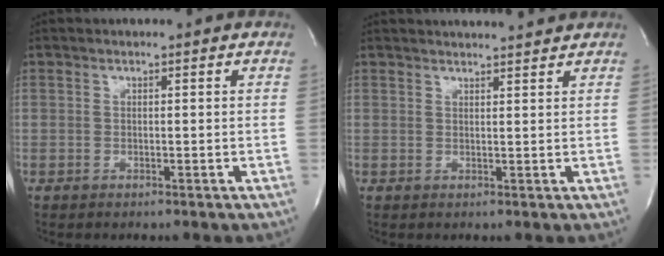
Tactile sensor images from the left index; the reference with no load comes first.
{"total": 6.6, "force": [6.5, 0.0, 1.3], "torque": [-0.019, 0.013, 0.076]}